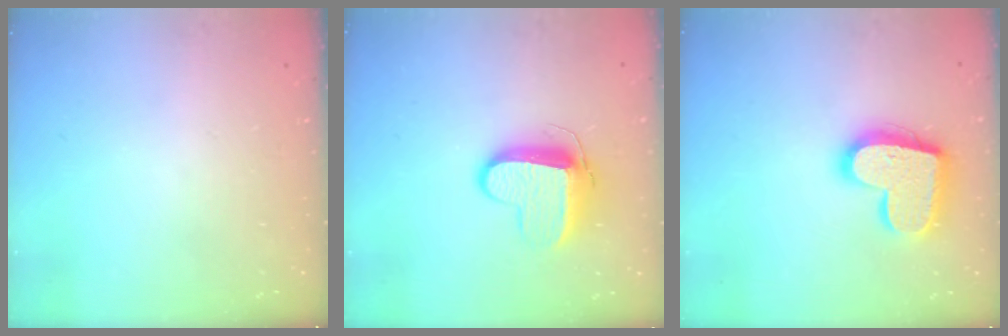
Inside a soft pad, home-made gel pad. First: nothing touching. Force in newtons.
{"total": 10.7, "press": 10.6, "slide": 1.1}
{"total": 18.0, "press": 18.0, "slide": 1.1}